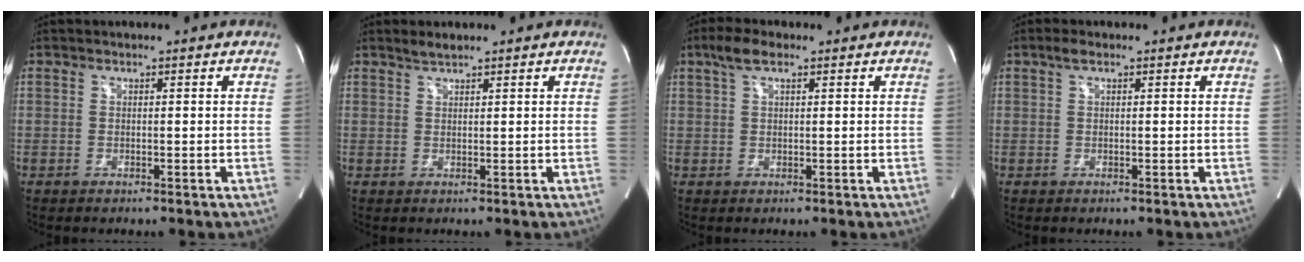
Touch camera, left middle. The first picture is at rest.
{"total": 1.4, "force": [1.3, 0.2, 0.5], "torque": [-0.013, 0.005, 0.030]}
{"total": 3.7, "force": [2.2, 1.2, 2.7], "torque": [-0.062, 0.018, 0.045]}
{"total": 1.4, "force": [0.8, 0.5, 1.1], "torque": [-0.026, 0.013, 0.015]}